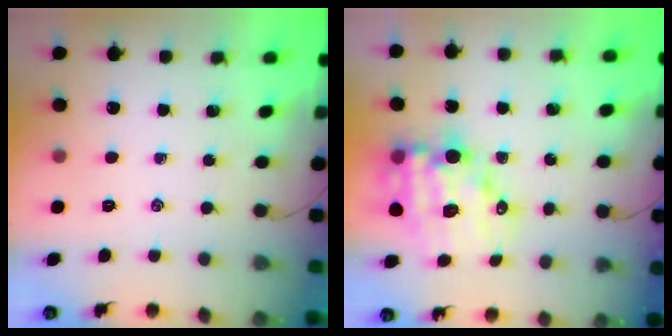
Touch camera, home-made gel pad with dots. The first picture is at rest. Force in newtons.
{"total": 13.7, "press": 13.2, "slide": 3.6}